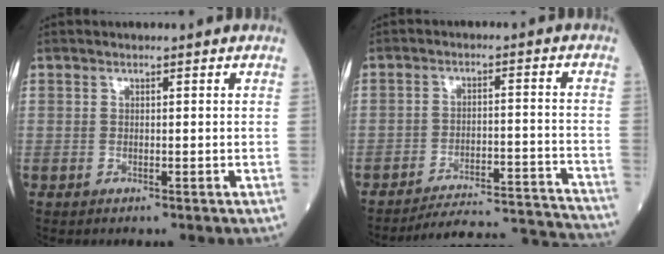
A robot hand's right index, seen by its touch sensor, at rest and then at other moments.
{"total": 17.2, "force": [-17.0, -0.7, 2.3], "torque": [-0.024, 0.008, -0.230]}